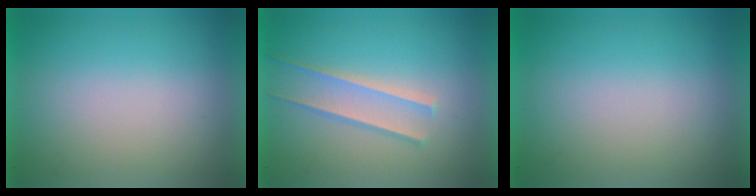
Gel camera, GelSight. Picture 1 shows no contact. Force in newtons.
{"total": 1.6}
{"total": 0.0}